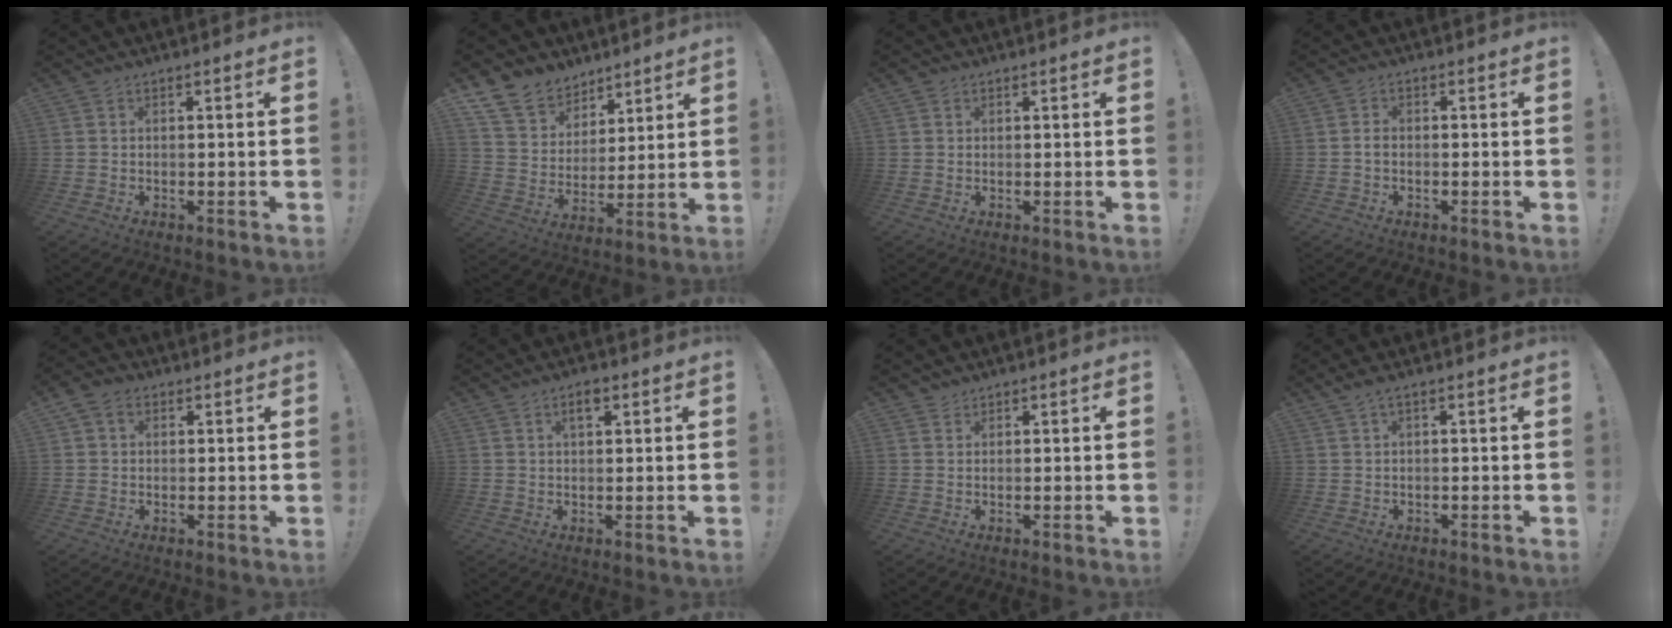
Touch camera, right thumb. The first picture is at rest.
{"total": 12.9, "force": [8.9, 8.8, 3.1], "torque": [-0.061, -0.061, 0.175]}
{"total": 1.3, "force": [0.8, 0.9, 0.3], "torque": [-0.002, 0.000, 0.015]}
{"total": 1.3, "force": [-0.6, 0.6, 0.9], "torque": [-0.015, 0.006, -0.011]}
{"total": 4.6, "force": [1.7, 3.6, 2.3], "torque": [-0.042, 0.004, 0.036]}
{"total": 3.5, "force": [1.7, 1.7, 2.6], "torque": [-0.035, -0.002, 0.025]}
{"total": 1.7, "force": [1.5, 0.7, 0.0], "torque": [0.007, -0.005, 0.027]}
{"total": 1.8, "force": [0.7, 0.0, 1.6], "torque": [-0.030, 0.001, 0.013]}